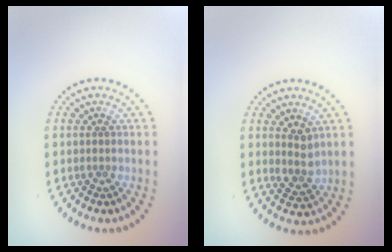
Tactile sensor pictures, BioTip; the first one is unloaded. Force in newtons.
{"total": 2.1, "press": 1.7, "slide": 1.2}